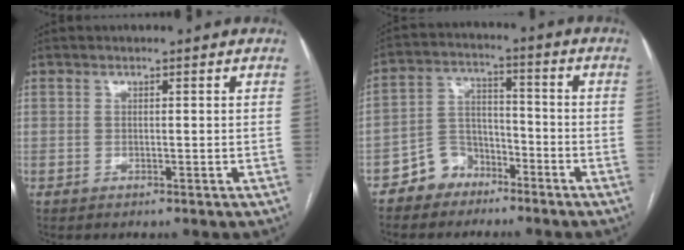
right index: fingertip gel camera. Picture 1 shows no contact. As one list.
[{"total": 6.7, "force": [-4.8, 4.5, 1.2], "torque": [-0.022, 0.017, -0.086]}]